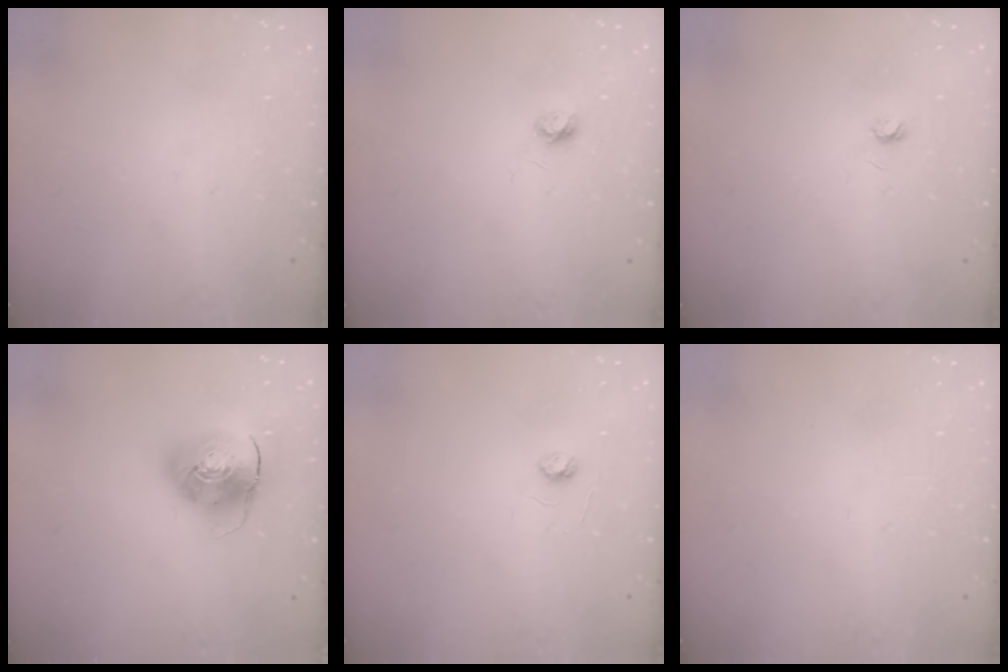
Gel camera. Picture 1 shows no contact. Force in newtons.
{"total": 3.9, "press": 3.8, "slide": 0.5}
{"total": 2.9, "press": 2.9, "slide": 0.3}
{"total": 10.0, "press": 9.8, "slide": 1.6}
{"total": 3.1, "press": 3.1, "slide": 0.3}
{"total": 0.7, "press": 0.7, "slide": 0.3}